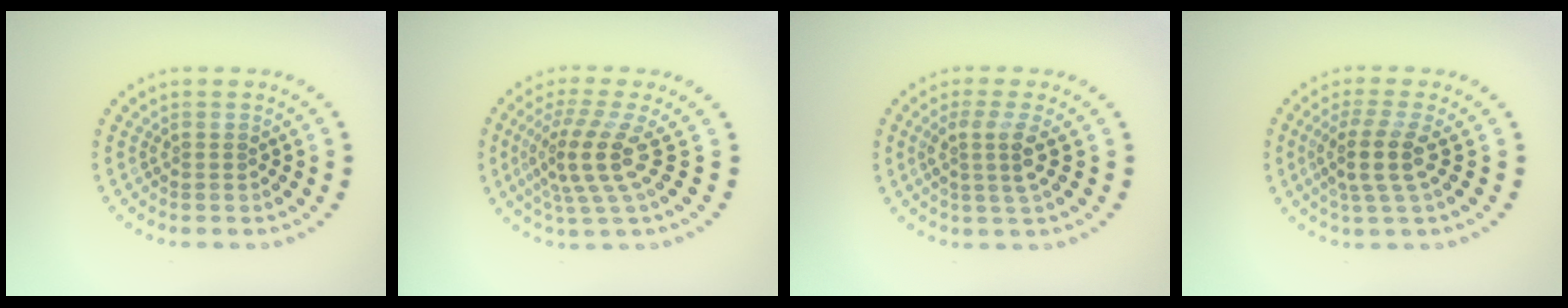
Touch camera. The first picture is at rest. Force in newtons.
{"total": 4.3, "press": 3.0, "slide": 3.1}
{"total": 2.6, "press": 1.9, "slide": 1.7}
{"total": 3.3, "press": 2.6, "slide": 2.1}